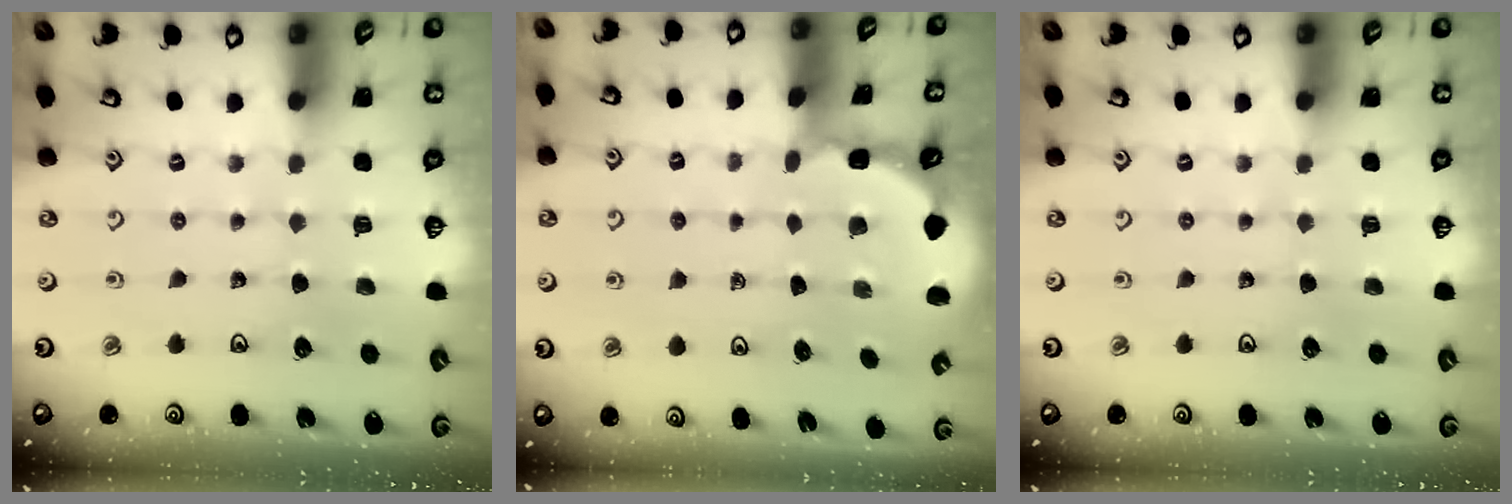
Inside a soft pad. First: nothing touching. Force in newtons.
{"total": 1.5, "press": 1.5, "slide": 0.2}
{"total": 0.0}